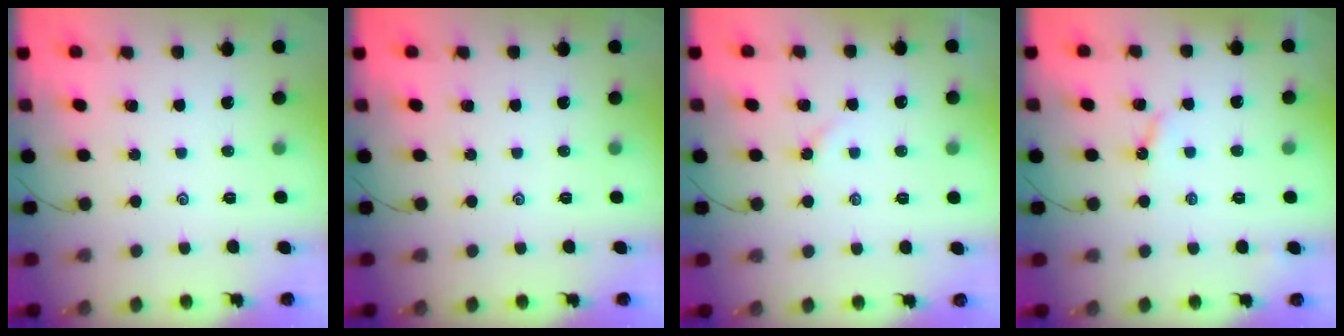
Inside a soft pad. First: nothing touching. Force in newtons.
{"total": 0.0}
{"total": 2.1, "press": 2.1, "slide": 0.4}
{"total": 4.0, "press": 4.0, "slide": 0.3}